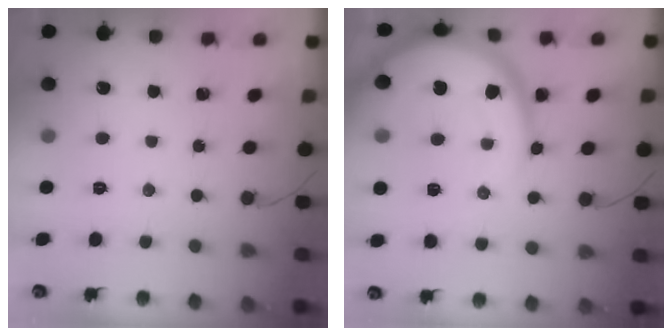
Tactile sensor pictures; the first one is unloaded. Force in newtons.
{"total": 15.9, "press": 15.8, "slide": 1.5}